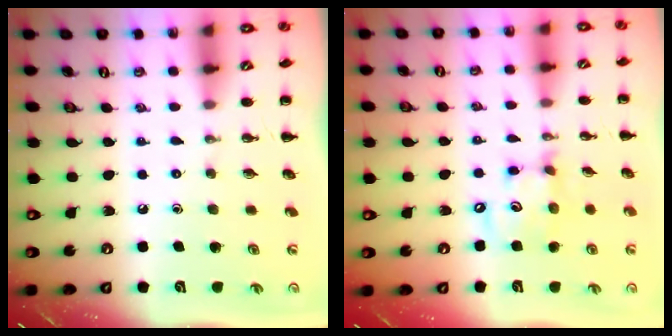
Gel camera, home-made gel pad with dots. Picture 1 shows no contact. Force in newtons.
{"total": 8.8, "press": 8.7, "slide": 1.2}